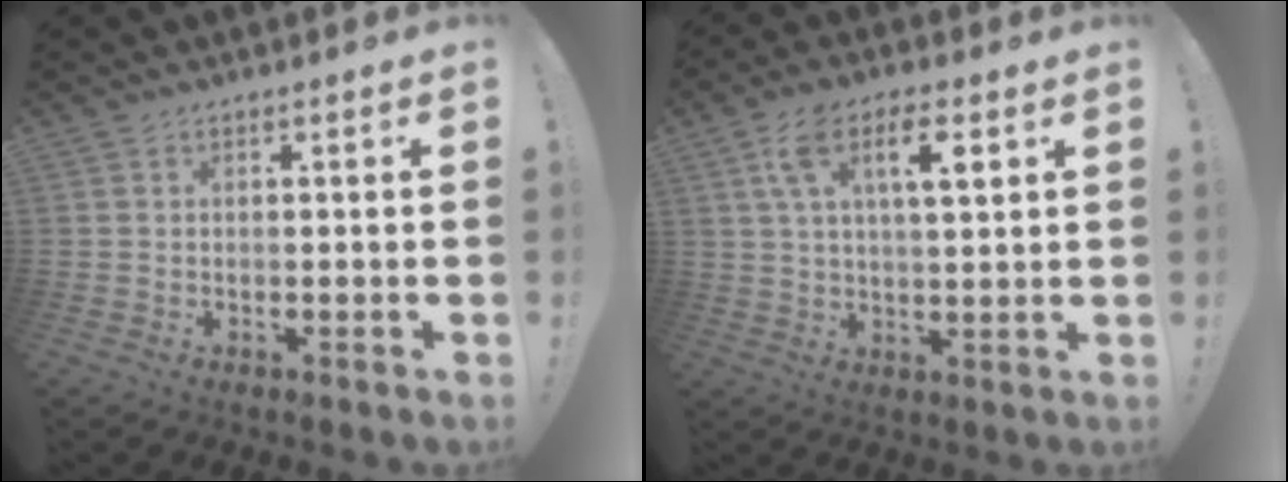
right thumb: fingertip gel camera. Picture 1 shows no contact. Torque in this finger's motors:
{"motor_torque": [-0.23, 0.54, 0.14, 0.19, 0.32]}